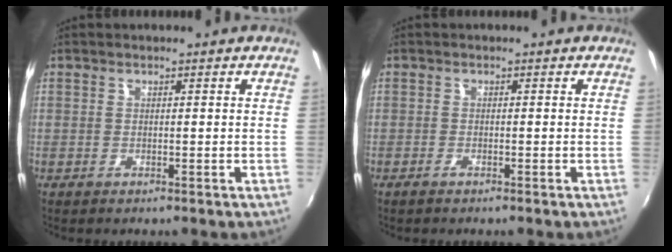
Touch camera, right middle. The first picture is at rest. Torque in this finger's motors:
{"motor_torque": [-0.24, -0.06, -0.01, -0.01]}